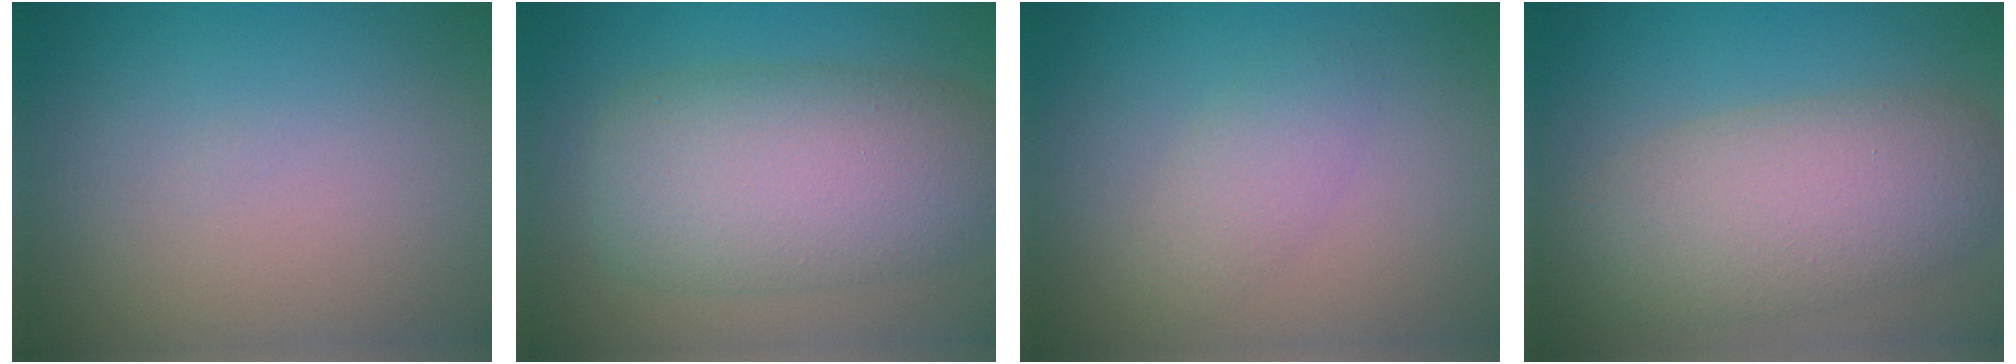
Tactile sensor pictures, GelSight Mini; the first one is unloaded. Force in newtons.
{"total": 9.3, "press": 9.3, "slide": 0.2}
{"total": 2.1, "press": 2.1, "slide": 0.0}
{"total": 7.5, "press": 7.5, "slide": 0.3}